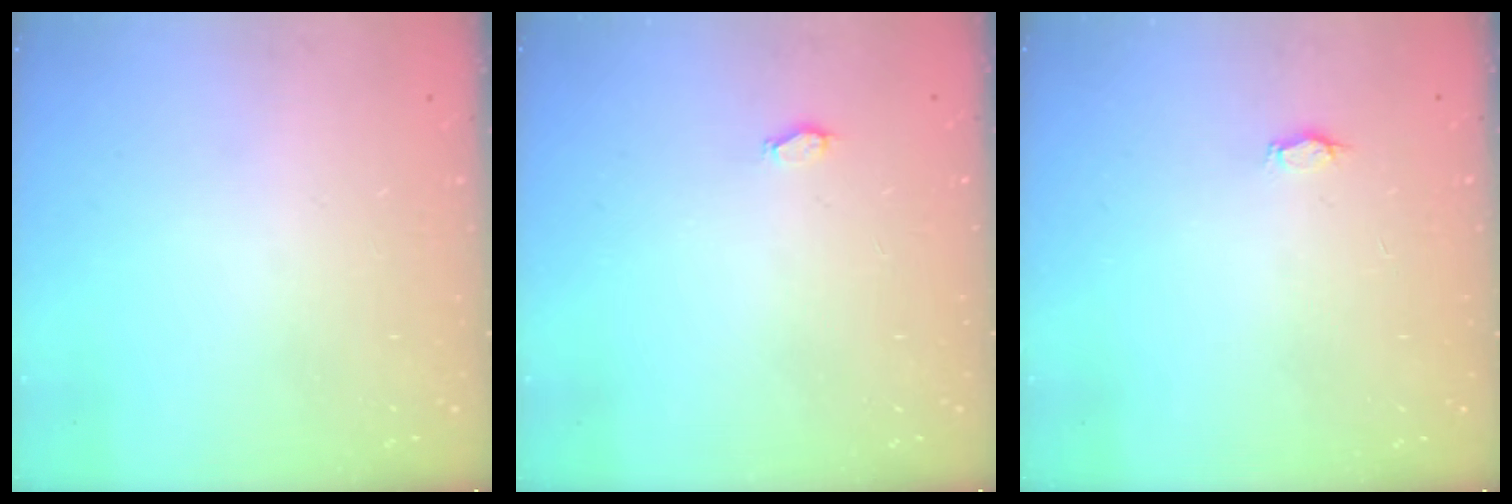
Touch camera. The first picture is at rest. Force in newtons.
{"total": 2.3, "press": 2.0, "slide": 1.2}
{"total": 2.2, "press": 2.2, "slide": 0.3}